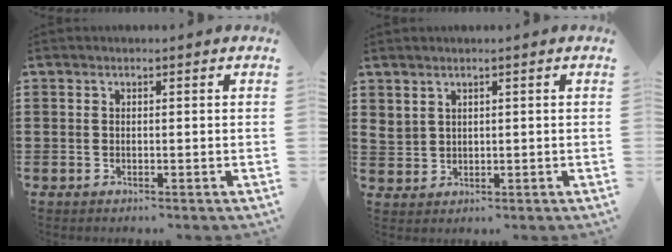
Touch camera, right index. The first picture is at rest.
{"total": 2.0, "force": [1.6, 1.2, 0.4], "torque": [-0.013, 0.006, 0.031]}